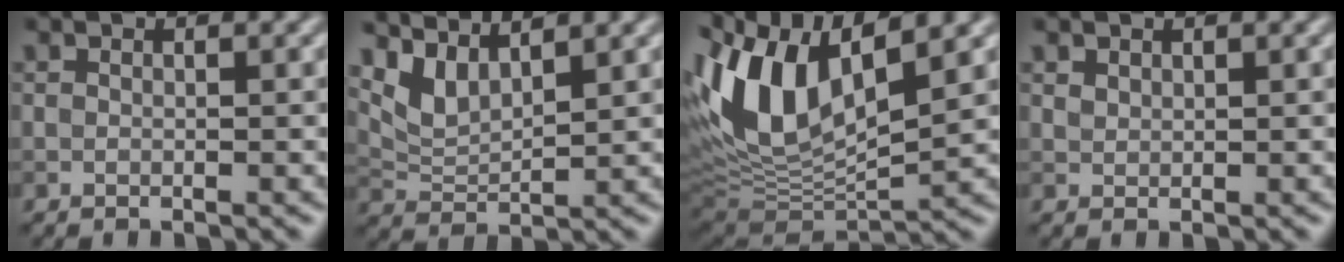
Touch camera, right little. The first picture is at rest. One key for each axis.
{"total": 3.5, "fx": 2.8, "fy": 1.0, "fz": 1.8, "tx": -0.045, "ty": -0.005, "tz": 0.063}
{"total": 10.8, "fx": 3.9, "fy": 4.5, "fz": 9.0, "tx": -0.185, "ty": 0.007, "tz": 0.074}
{"total": 0.8, "fx": 0.6, "fy": 0.4, "fz": 0.1, "tx": -0.003, "ty": 0.000, "tz": 0.014}